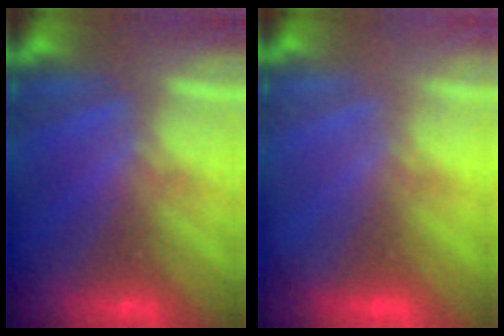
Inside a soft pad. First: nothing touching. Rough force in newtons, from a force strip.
{"total": 2.0}